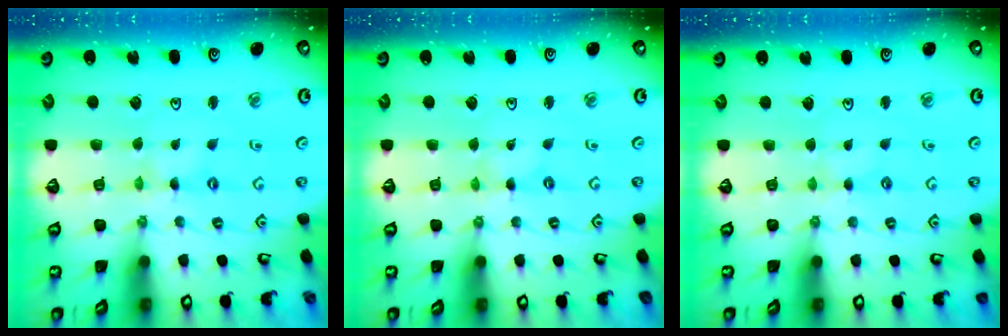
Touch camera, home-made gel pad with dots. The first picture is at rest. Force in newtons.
{"total": 0.0}
{"total": 1.5, "press": 1.4, "slide": 0.4}